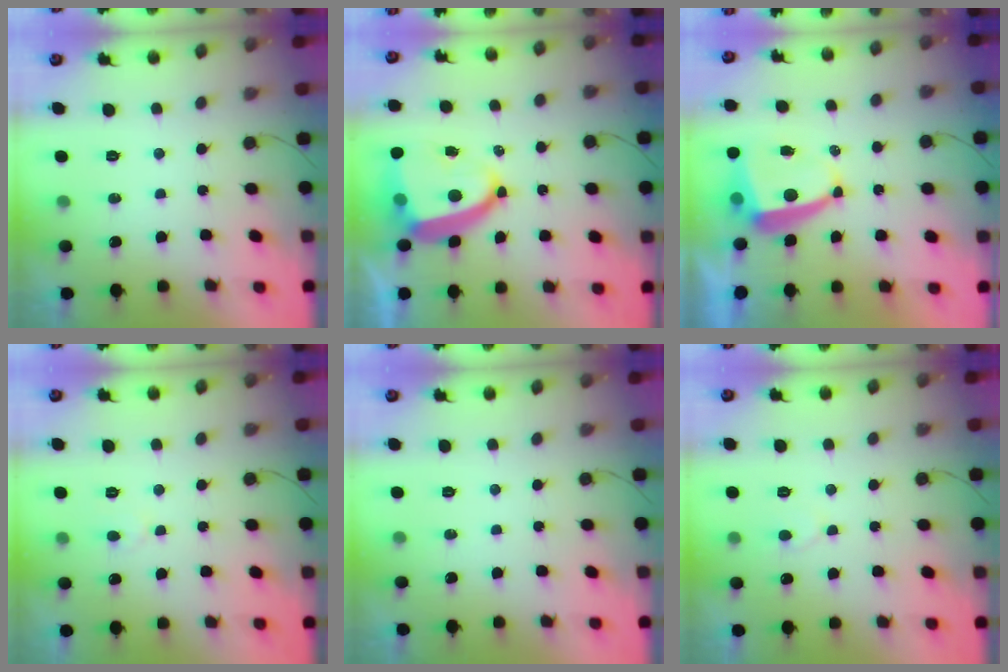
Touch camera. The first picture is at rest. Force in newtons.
{"total": 14.8, "press": 14.7, "slide": 1.9}
{"total": 7.1, "press": 7.1, "slide": 0.9}
{"total": 3.1, "press": 3.1, "slide": 0.2}
{"total": 0.0}
{"total": 4.5, "press": 4.5, "slide": 0.5}